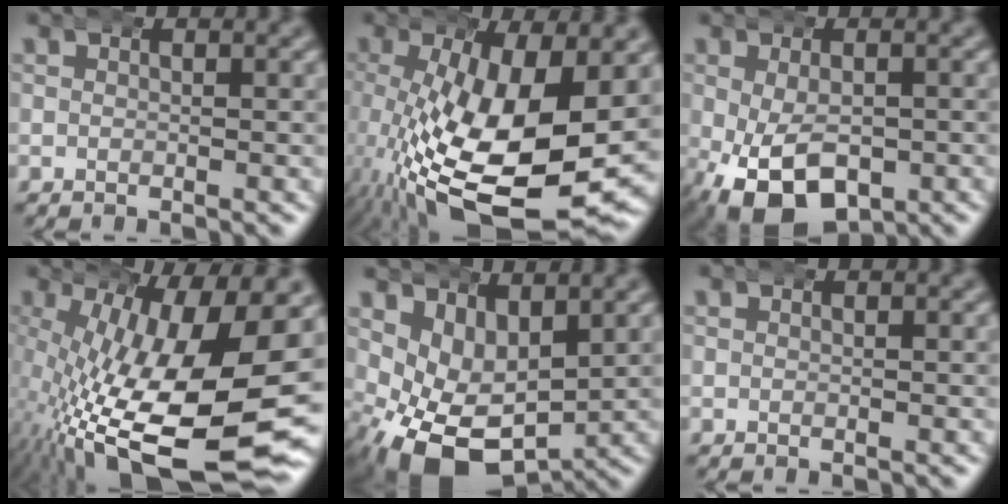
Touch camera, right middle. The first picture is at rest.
{"total": 14.9, "force": [-3.0, 6.1, 13.2], "torque": [-0.229, -0.060, -0.005]}
{"total": 7.8, "force": [-3.0, 4.8, 5.4], "torque": [-0.120, -0.038, -0.024]}
{"total": 18.2, "force": [-4.2, 8.4, 15.6], "torque": [-0.273, -0.059, -0.022]}
{"total": 9.2, "force": [-1.8, 6.4, 6.3], "torque": [-0.131, -0.037, -0.018]}
{"total": 0.0}